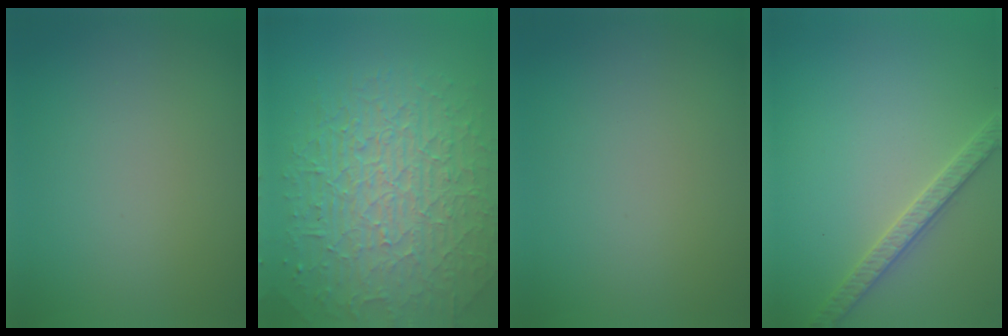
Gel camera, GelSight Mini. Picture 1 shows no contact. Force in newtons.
{"total": 9.8, "press": 6.3, "slide": 7.5}
{"total": 0.0}
{"total": 2.7, "press": 2.7, "slide": 0.1}